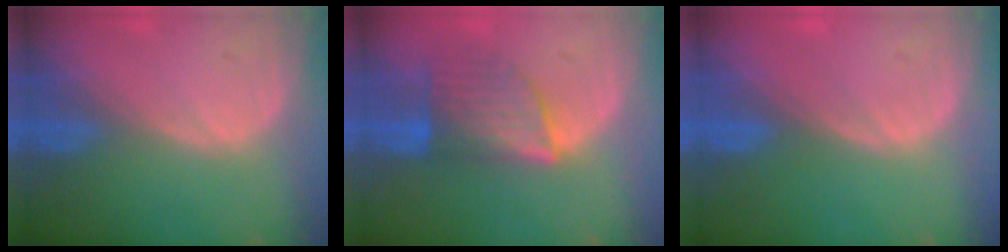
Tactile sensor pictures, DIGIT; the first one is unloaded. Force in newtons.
{"total": 6.9, "press": 6.7, "slide": 1.6}
{"total": 0.0}